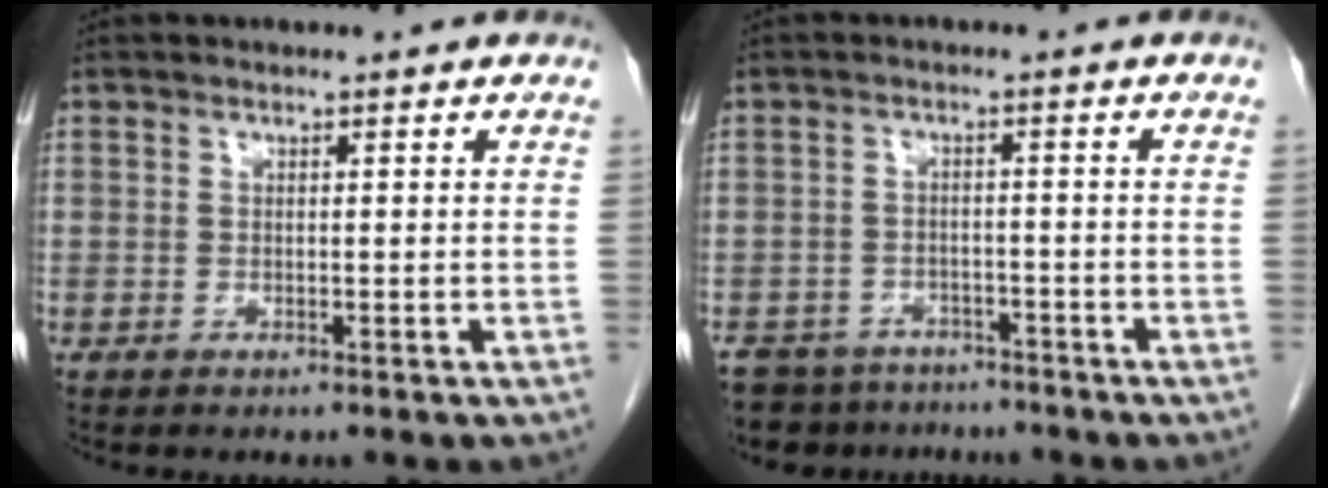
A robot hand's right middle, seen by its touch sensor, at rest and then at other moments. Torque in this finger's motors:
{"motor_torque": [1.18, -0.96, 1.05, 0.21]}